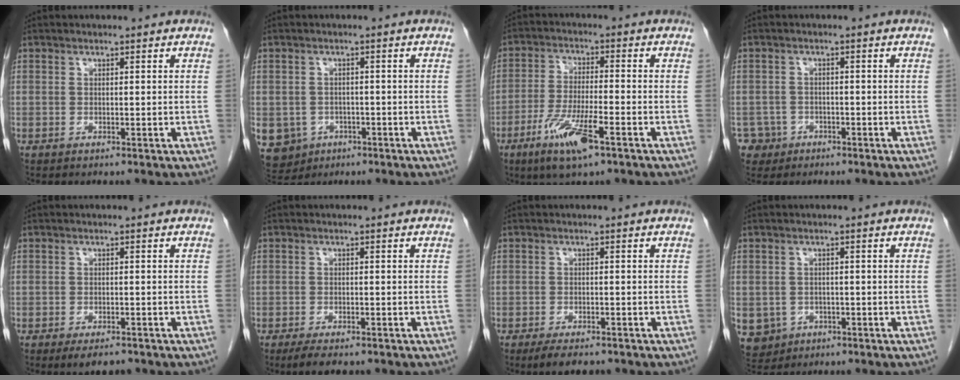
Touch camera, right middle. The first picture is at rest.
{"total": 8.9, "force": [-3.7, 7.8, 2.2], "torque": [-0.067, 0.006, -0.045]}
{"total": 9.1, "force": [-5.0, 1.2, 7.6], "torque": [-0.153, -0.018, -0.090]}
{"total": 3.5, "force": [-1.8, 3.0, -0.4], "torque": [0.009, 0.011, -0.030]}
{"total": 3.7, "force": [-2.8, 1.4, 2.0], "torque": [-0.031, -0.005, -0.037]}
{"total": 4.2, "force": [-3.2, 1.4, 2.3], "torque": [-0.041, -0.009, -0.046]}
{"total": 4.4, "force": [-3.4, 1.6, 2.3], "torque": [-0.039, -0.006, -0.050]}
{"total": 6.9, "force": [-2.5, 6.3, 1.4], "torque": [-0.043, 0.002, -0.031]}